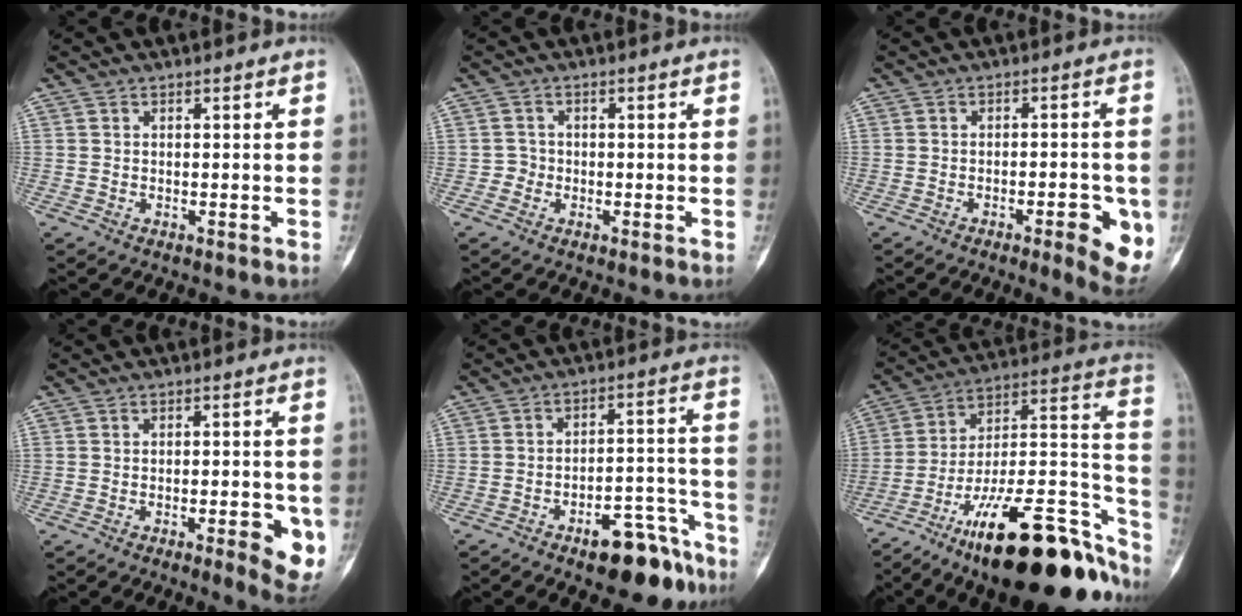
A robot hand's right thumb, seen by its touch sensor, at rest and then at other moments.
{"total": 1.4, "force": [-0.6, 1.3, 0.1], "torque": [0.013, 0.008, -0.017]}
{"total": 8.7, "force": [-3.3, 2.7, 7.6], "torque": [-0.077, 0.006, -0.037]}
{"total": 8.0, "force": [-2.8, 2.6, 7.1], "torque": [-0.070, -0.001, -0.030]}
{"total": 13.1, "force": [-8.9, 5.2, 8.2], "torque": [-0.075, 0.081, -0.126]}
{"total": 34.1, "force": [-18.5, 12.1, 26.0], "torque": [-0.276, 0.091, -0.288]}